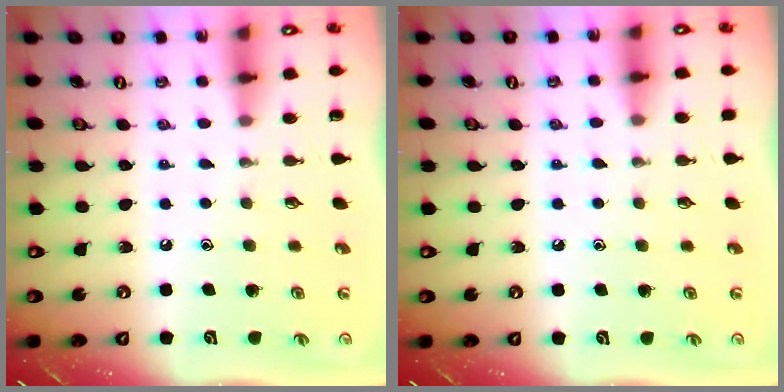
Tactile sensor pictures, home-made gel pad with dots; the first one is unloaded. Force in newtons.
{"total": 3.0, "press": 3.0, "slide": 0.5}